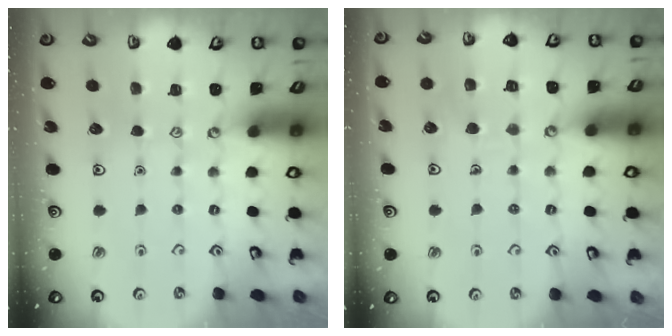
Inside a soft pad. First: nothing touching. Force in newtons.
{"total": 7.0, "press": 6.9, "slide": 0.6}